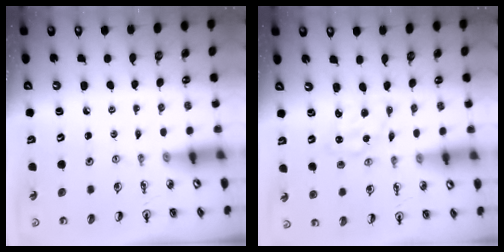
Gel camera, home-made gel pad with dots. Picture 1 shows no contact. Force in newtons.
{"total": 2.0, "press": 2.0, "slide": 0.2}